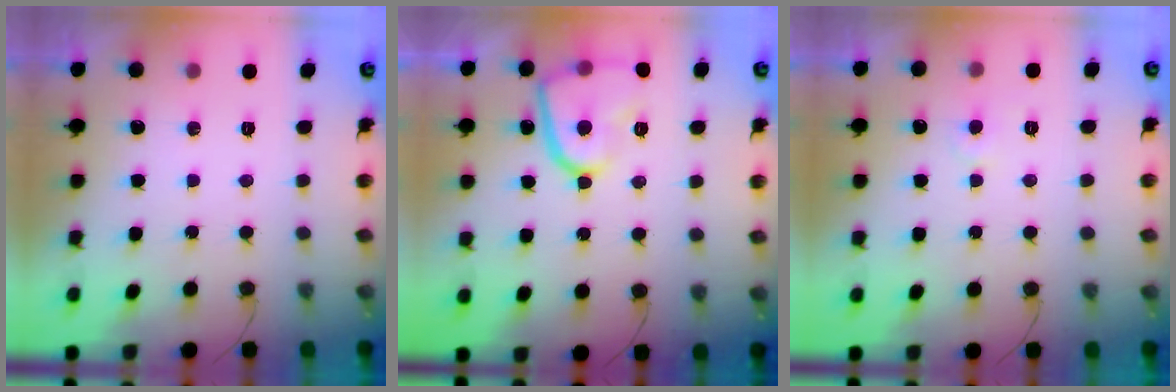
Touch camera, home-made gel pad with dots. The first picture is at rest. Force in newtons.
{"total": 12.6, "press": 12.6, "slide": 1.3}
{"total": 3.3, "press": 3.3, "slide": 0.3}